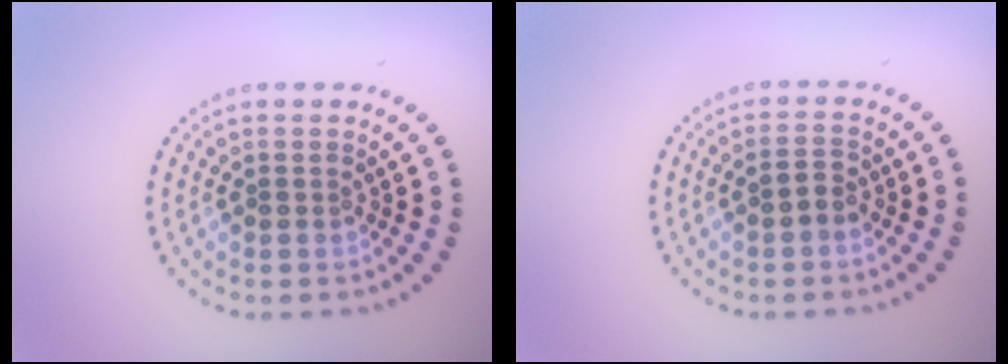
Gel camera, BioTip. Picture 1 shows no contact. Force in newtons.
{"total": 1.7, "press": 1.6, "slide": 0.5}